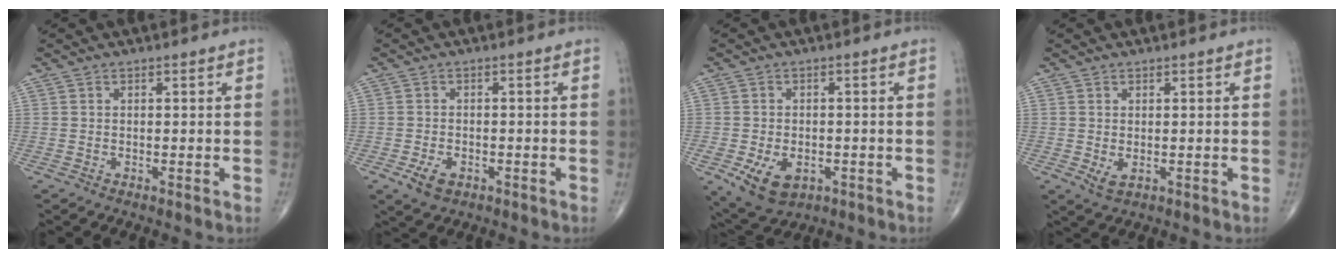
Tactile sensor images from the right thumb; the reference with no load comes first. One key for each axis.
{"total": 3.9, "fx": -1.9, "fy": 2.4, "fz": 2.5, "tx": -0.043, "ty": 0.002, "tz": -0.029}
{"total": 8.4, "fx": -3.1, "fy": 5.5, "fz": 5.6, "tx": -0.089, "ty": 0.001, "tz": -0.038}
{"total": 2.2, "fx": -0.3, "fy": 1.1, "fz": 1.8, "tx": -0.029, "ty": -0.005, "tz": 0.002}